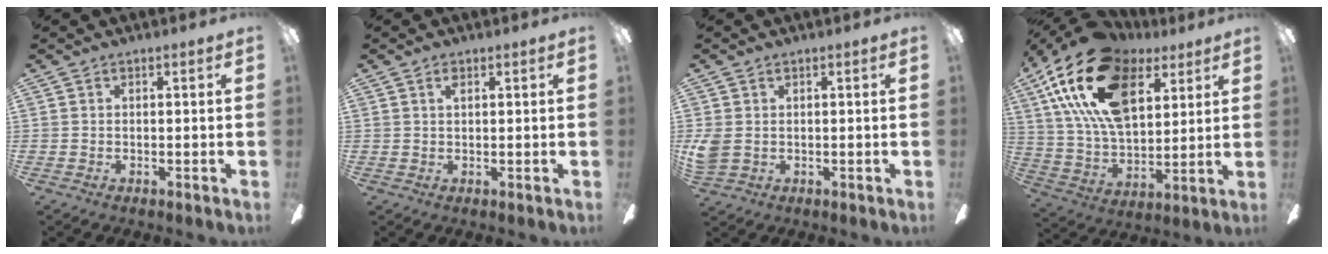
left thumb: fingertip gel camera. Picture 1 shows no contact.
{"total": 1.3, "force": [0.7, 0.6, 0.9], "torque": [-0.014, -0.002, 0.012]}
{"total": 3.4, "force": [0.5, 2.6, 2.2], "torque": [-0.054, -0.001, 0.009]}
{"total": 25.3, "force": [12.9, 14.0, 16.6], "torque": [-0.338, -0.048, 0.226]}